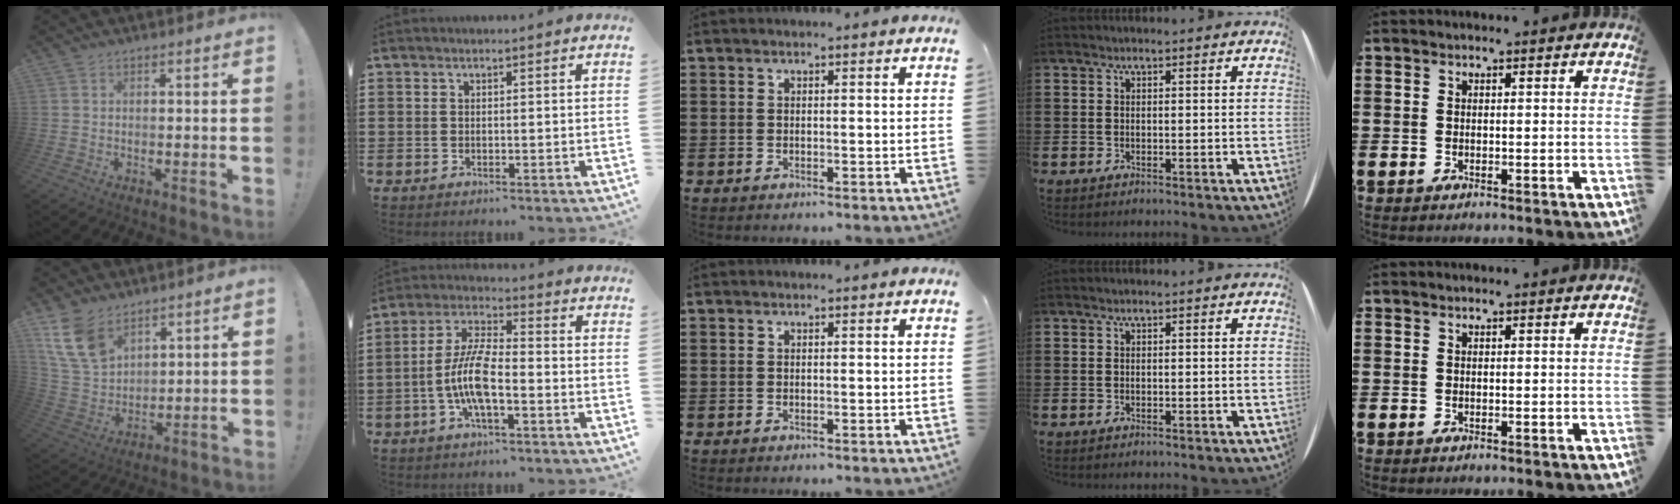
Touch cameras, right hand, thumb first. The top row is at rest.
{"thumb": {"total": 13.3, "force": [8.4, 8.1, 6.5], "torque": [-0.138, -0.041, 0.167]}, "index": {"total": 8.8, "force": [-2.5, 2.8, 8.0], "torque": [-0.182, -0.010, -0.054]}}